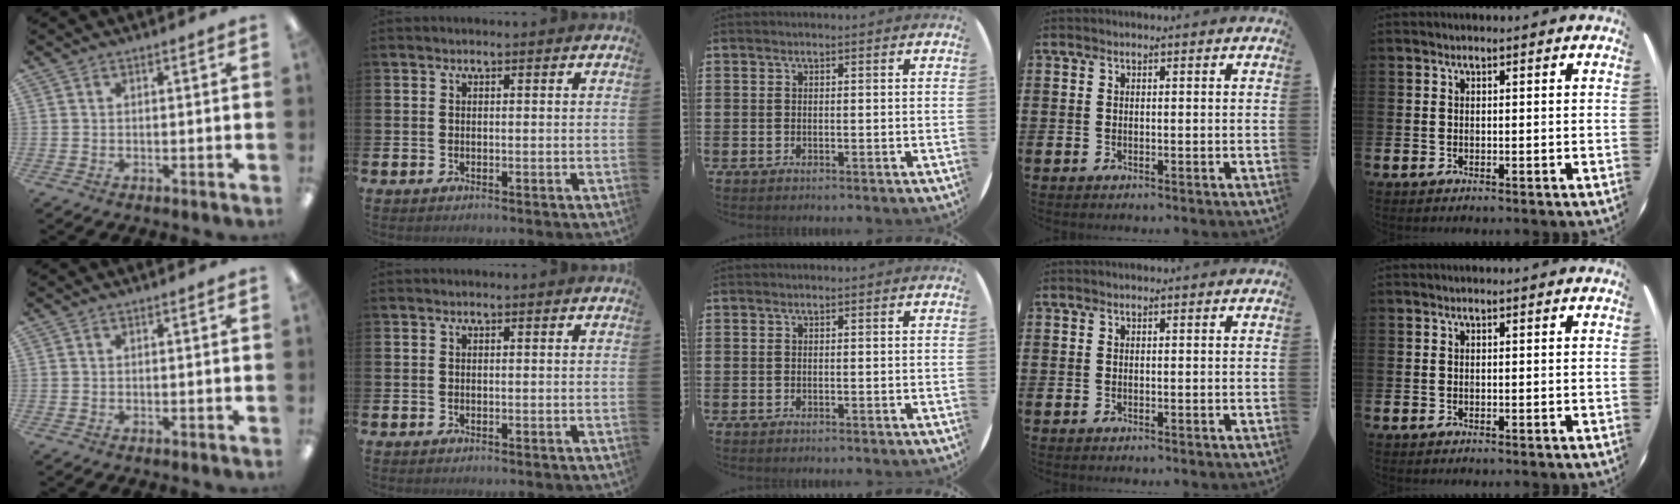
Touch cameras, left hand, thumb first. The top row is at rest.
{}